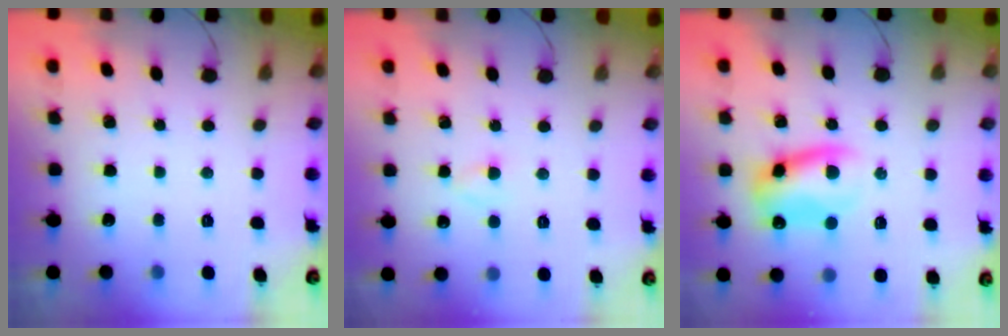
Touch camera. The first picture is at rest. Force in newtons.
{"total": 2.2, "press": 2.0, "slide": 0.9}
{"total": 10.1, "press": 9.8, "slide": 2.2}